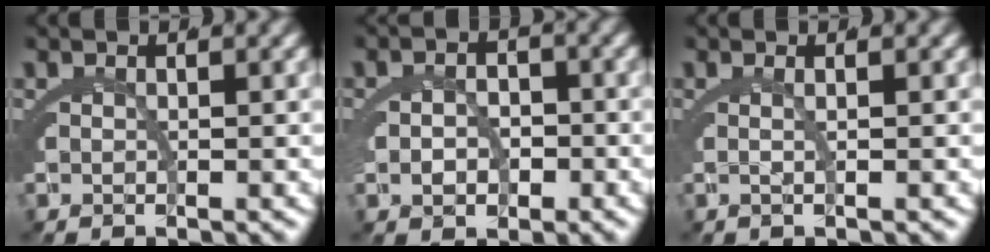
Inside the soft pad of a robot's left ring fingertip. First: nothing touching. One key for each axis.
{"total": 2.6, "fx": -0.8, "fy": 1.9, "fz": 1.6, "tx": -0.023, "ty": -0.008, "tz": -0.012}
{"total": 1.3, "fx": 0.2, "fy": -0.3, "fz": 1.2, "tx": -0.021, "ty": 0.003, "tz": 0.001}